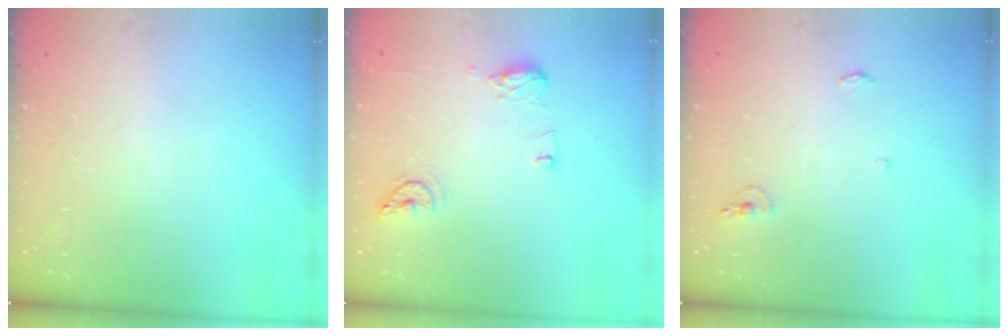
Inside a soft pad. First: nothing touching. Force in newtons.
{"total": 12.8, "press": 10.6, "slide": 7.2}
{"total": 5.0, "press": 4.8, "slide": 1.5}